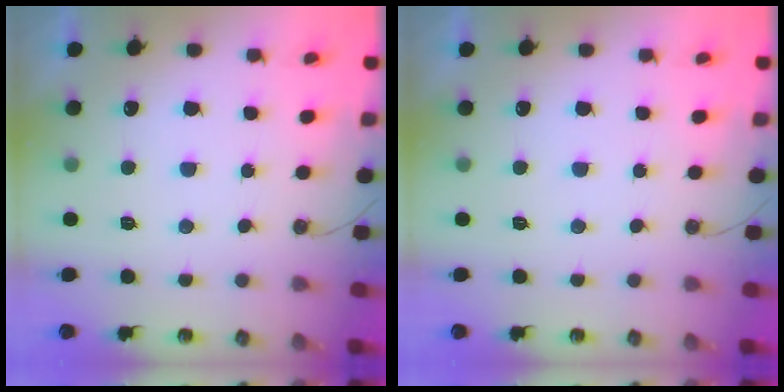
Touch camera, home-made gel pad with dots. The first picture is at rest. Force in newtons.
{"total": 0.0}